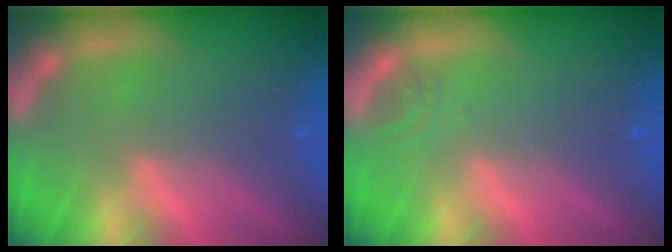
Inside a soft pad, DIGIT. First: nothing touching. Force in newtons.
{"total": 1.0}